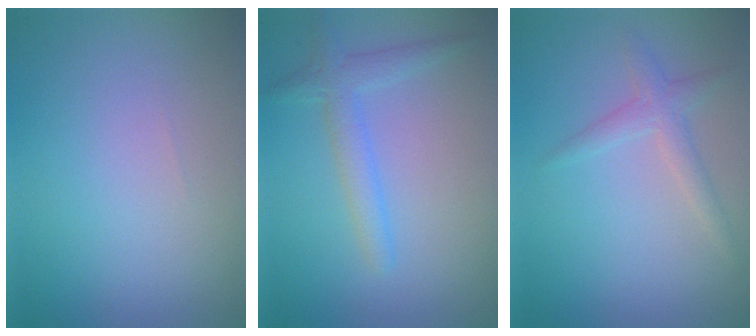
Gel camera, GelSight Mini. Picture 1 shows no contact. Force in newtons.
{"total": 2.4, "press": 2.4, "slide": 0.2}
{"total": 1.9, "press": 1.9, "slide": 0.1}